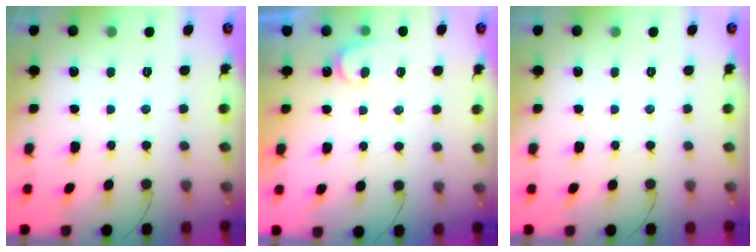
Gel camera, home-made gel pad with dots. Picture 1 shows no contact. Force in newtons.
{"total": 8.1, "press": 8.0, "slide": 0.3}
{"total": 0.0}